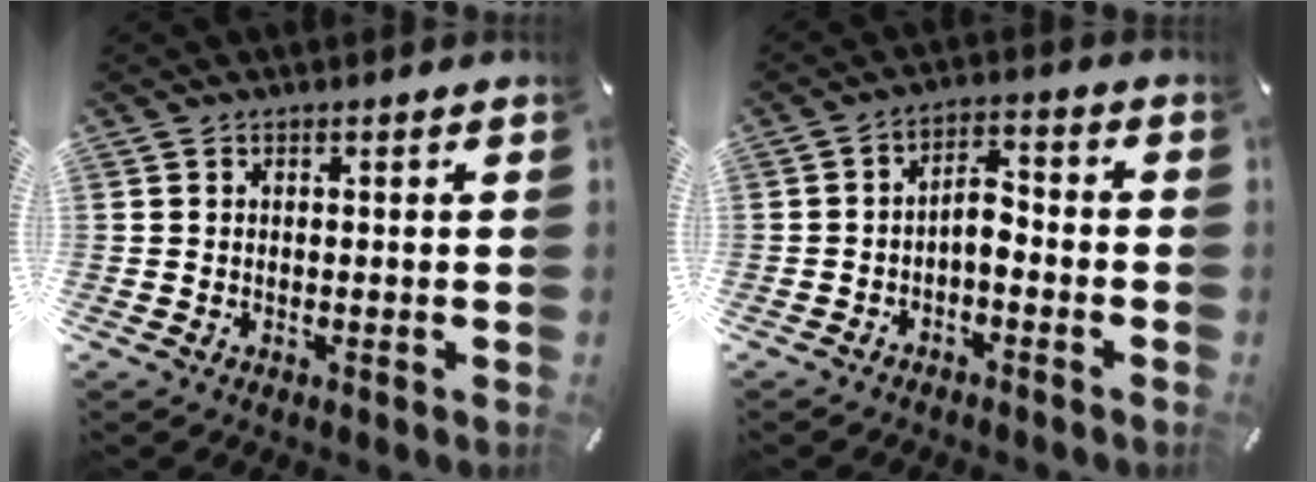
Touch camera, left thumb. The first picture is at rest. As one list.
[{"total": 5.2, "force": [-2.3, 2.8, 3.7], "torque": [-0.064, 0.020, -0.044]}]